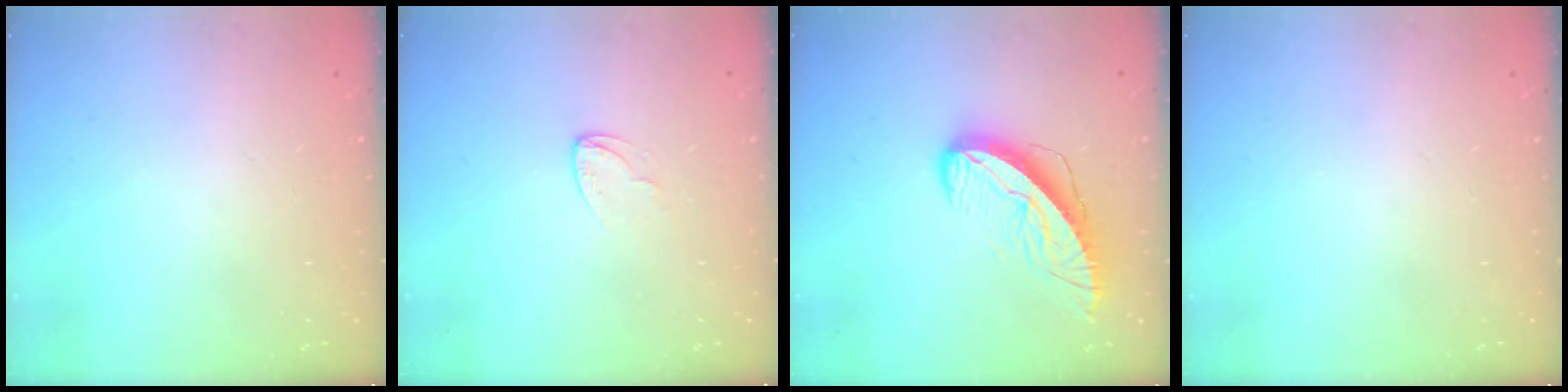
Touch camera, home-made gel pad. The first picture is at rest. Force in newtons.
{"total": 2.9, "press": 2.9, "slide": 0.2}
{"total": 9.8, "press": 9.7, "slide": 0.9}
{"total": 0.0}